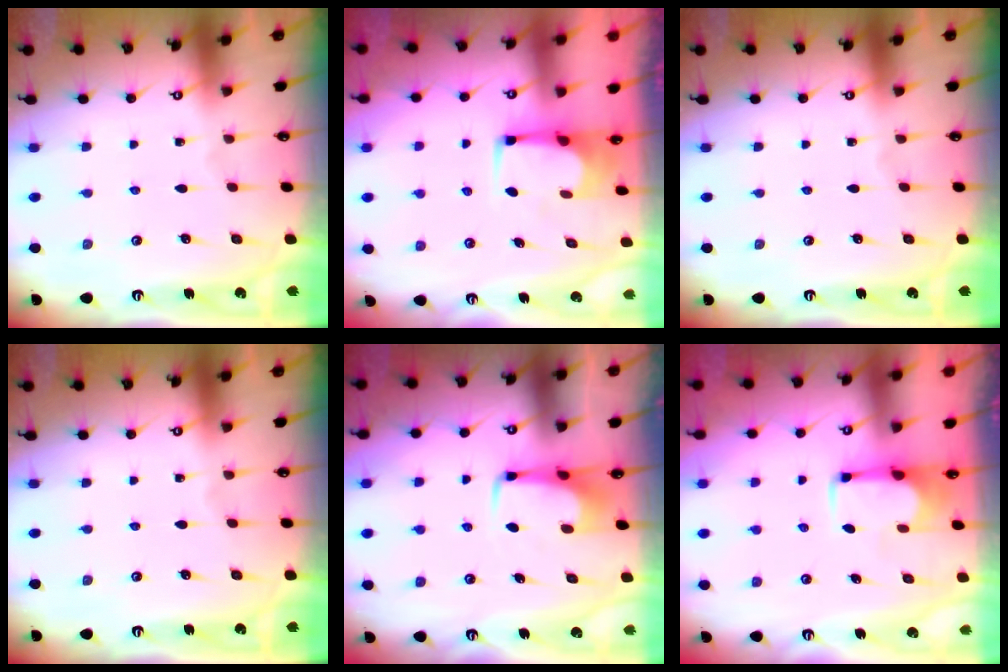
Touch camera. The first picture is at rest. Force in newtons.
{"total": 6.1, "press": 6.1, "slide": 0.4}
{"total": 0.0}
{"total": 0.0}
{"total": 3.3, "press": 3.3, "slide": 0.4}
{"total": 1.7, "press": 1.5, "slide": 0.7}